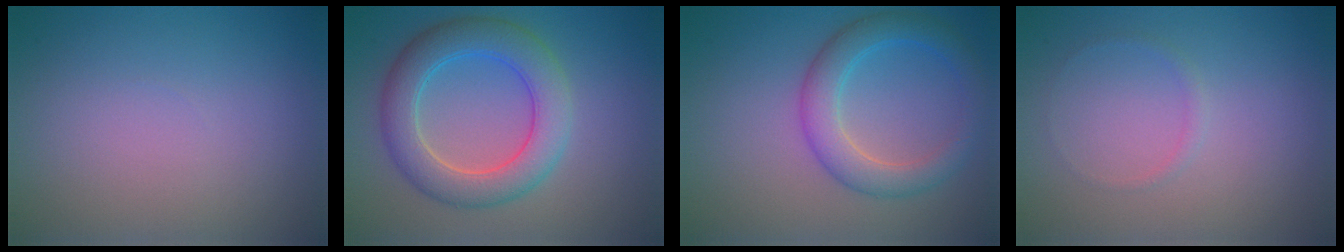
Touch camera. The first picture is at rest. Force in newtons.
{"total": 6.0, "press": 6.0, "slide": 0.2}
{"total": 4.2, "press": 4.2, "slide": 0.1}
{"total": 0.7, "press": 0.7, "slide": 0.1}